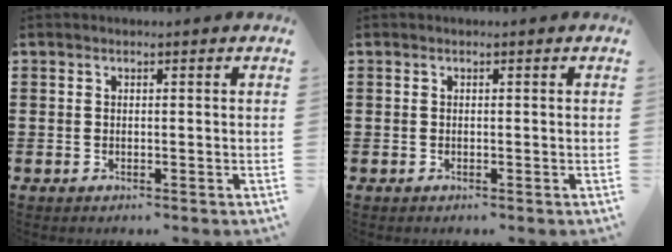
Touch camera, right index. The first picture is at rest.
{"total": 0.0}